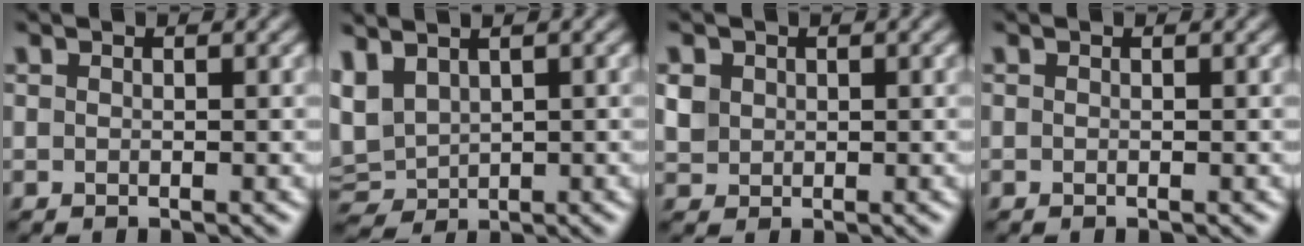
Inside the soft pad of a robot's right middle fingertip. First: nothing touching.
{"total": 3.5, "force": [1.2, 2.5, 2.0], "torque": [-0.054, 0.005, 0.027]}
{"total": 1.9, "force": [0.5, 1.7, 0.6], "torque": [-0.016, -0.001, 0.013]}
{"total": 0.0}